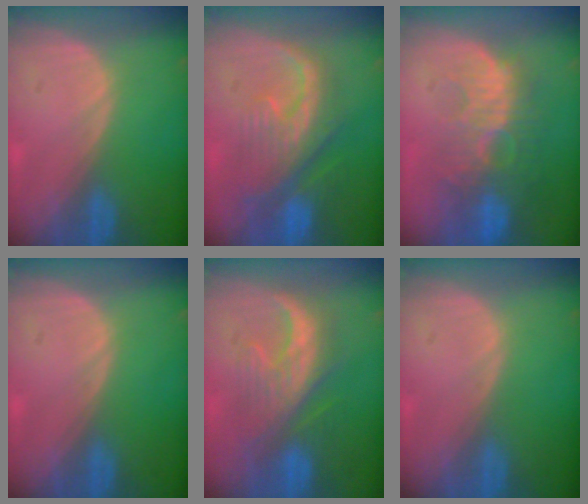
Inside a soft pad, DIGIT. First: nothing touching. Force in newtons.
{"total": 9.4, "press": 9.0, "slide": 2.7}
{"total": 10.9, "press": 9.4, "slide": 5.4}
{"total": 0.0}
{"total": 8.6, "press": 8.5, "slide": 1.0}
{"total": 0.0}